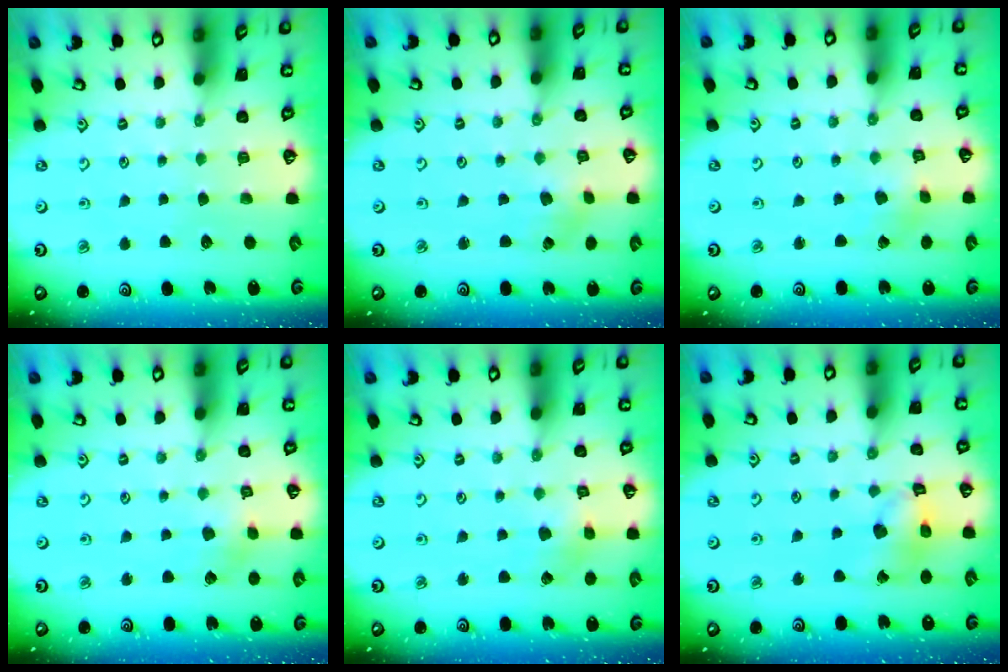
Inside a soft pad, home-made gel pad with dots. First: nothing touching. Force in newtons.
{"total": 2.4, "press": 2.3, "slide": 0.4}
{"total": 1.1, "press": 1.0, "slide": 0.1}
{"total": 2.3, "press": 2.2, "slide": 0.3}
{"total": 2.3, "press": 2.3, "slide": 0.2}
{"total": 11.9, "press": 11.8, "slide": 1.4}